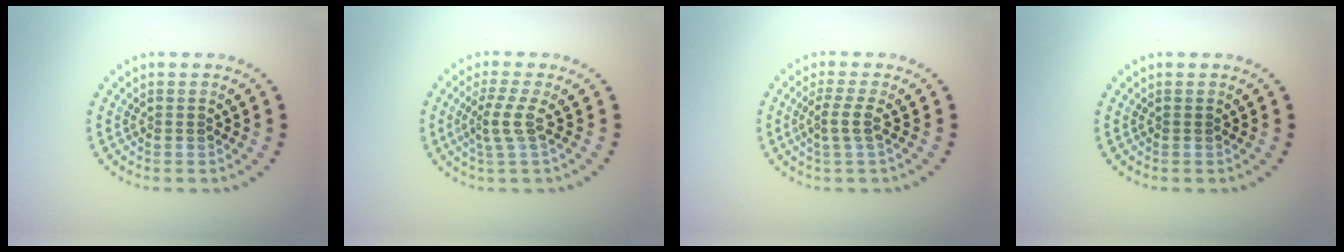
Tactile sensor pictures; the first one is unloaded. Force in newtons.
{"total": 2.3, "press": 1.5, "slide": 1.6}
{"total": 1.9, "press": 1.4, "slide": 1.2}
{"total": 0.0}